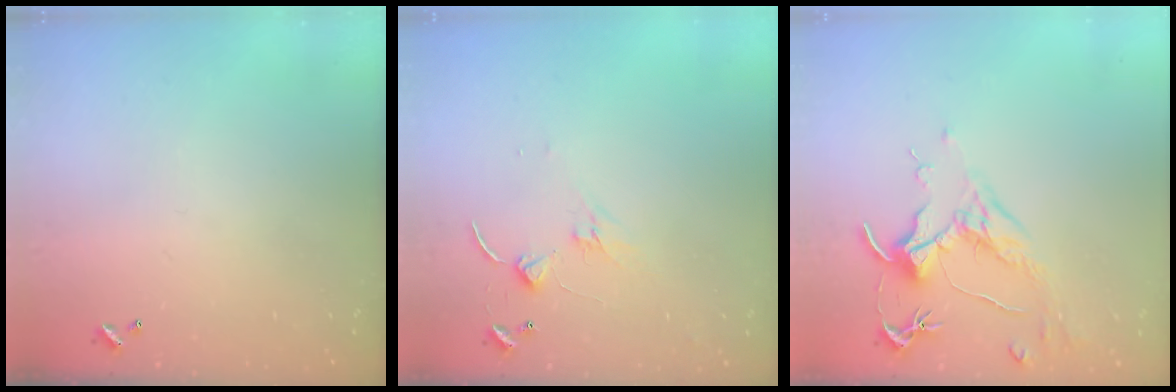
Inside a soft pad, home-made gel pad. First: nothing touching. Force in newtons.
{"total": 0.6, "press": 0.5, "slide": 0.3}
{"total": 1.6, "press": 1.4, "slide": 0.9}